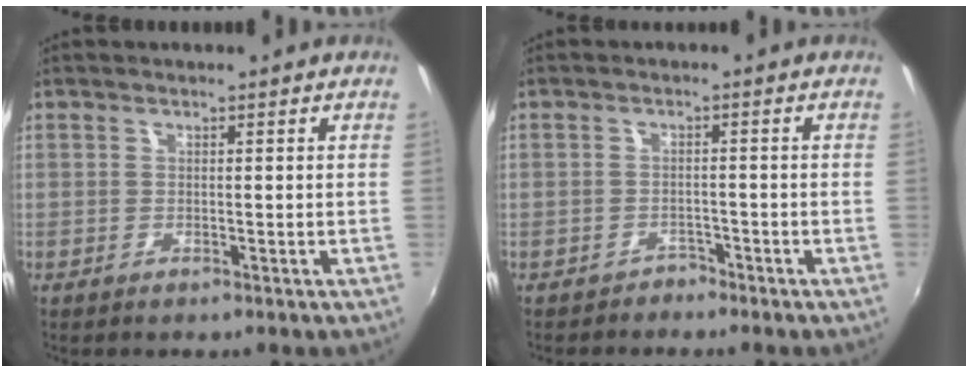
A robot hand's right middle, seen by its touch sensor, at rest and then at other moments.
{"total": 2.0, "force": [-1.7, 0.9, -0.2], "torque": [0.001, 0.005, -0.028]}